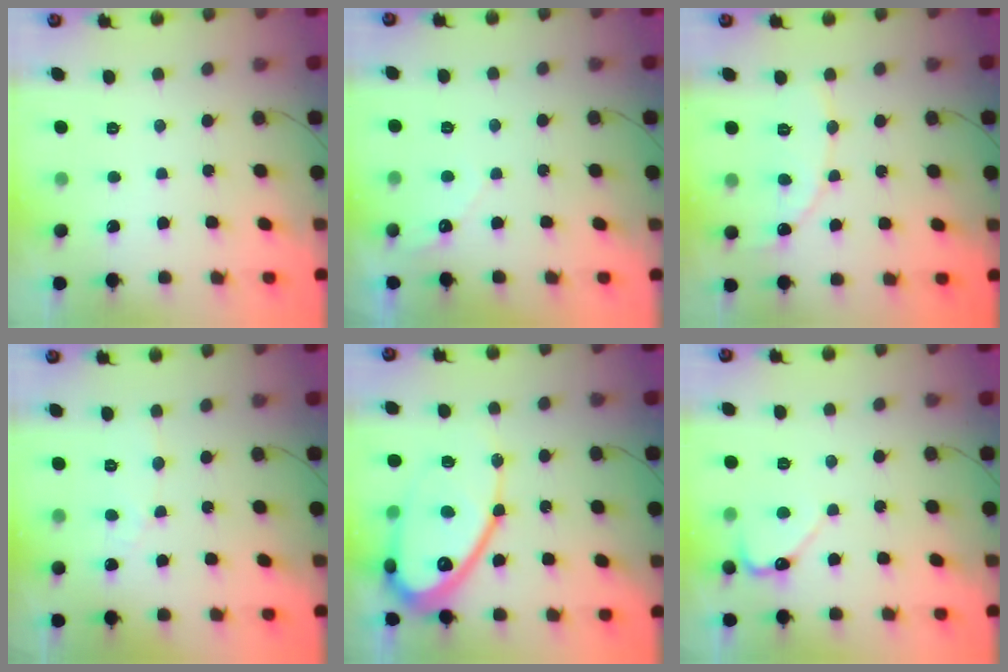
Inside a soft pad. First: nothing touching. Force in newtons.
{"total": 2.9, "press": 2.9, "slide": 0.1}
{"total": 8.8, "press": 8.8, "slide": 0.8}
{"total": 3.4, "press": 3.4, "slide": 0.4}
{"total": 18.6, "press": 18.5, "slide": 1.7}
{"total": 4.5, "press": 4.5, "slide": 0.5}